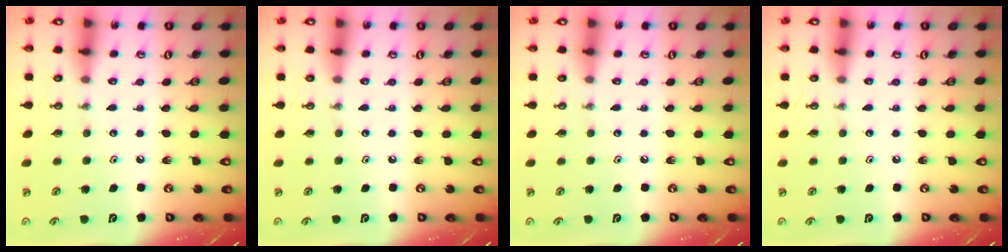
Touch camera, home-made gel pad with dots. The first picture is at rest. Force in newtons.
{"total": 0.0}
{"total": 0.0}
{"total": 0.0}